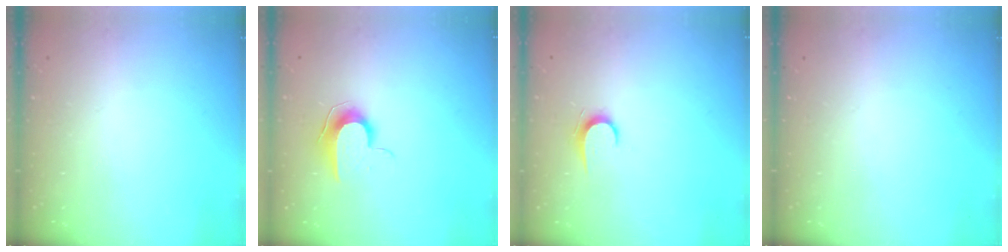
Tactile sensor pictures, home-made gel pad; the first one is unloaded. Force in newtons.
{"total": 9.2, "press": 9.1, "slide": 1.0}
{"total": 6.2, "press": 6.2, "slide": 0.7}
{"total": 0.0}